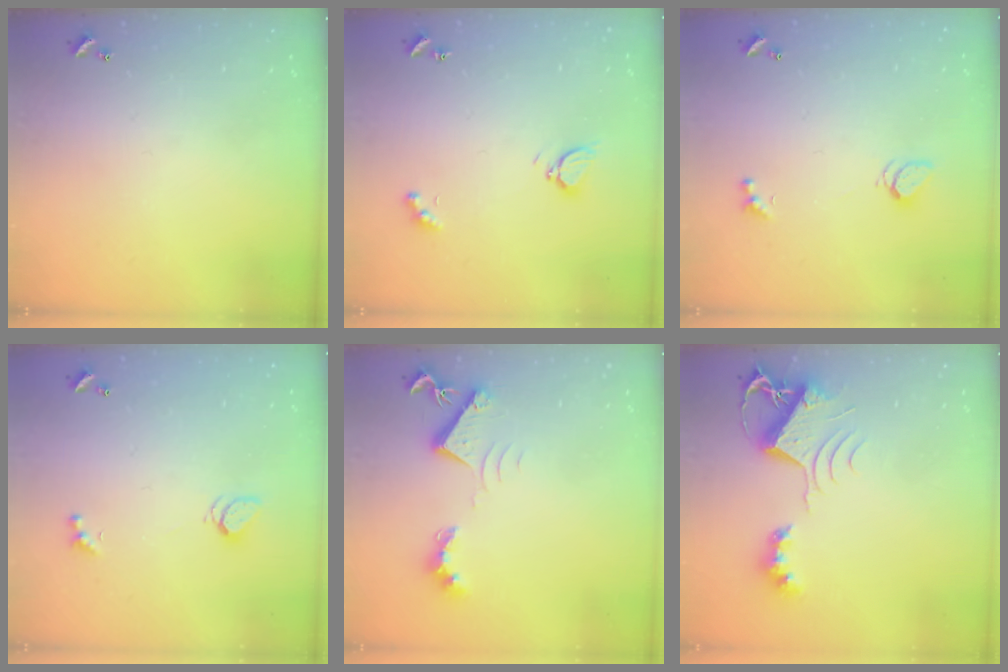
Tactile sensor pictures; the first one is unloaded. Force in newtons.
{"total": 2.9, "press": 2.8, "slide": 0.7}
{"total": 1.8, "press": 1.8, "slide": 0.5}
{"total": 1.8, "press": 1.8, "slide": 0.5}
{"total": 8.6, "press": 8.4, "slide": 1.7}
{"total": 8.6, "press": 8.6, "slide": 1.2}